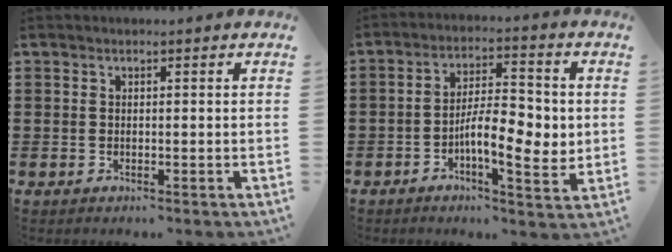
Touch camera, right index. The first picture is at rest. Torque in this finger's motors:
{"motor_torque": [2.14, 0.00, 0.43, 0.15]}